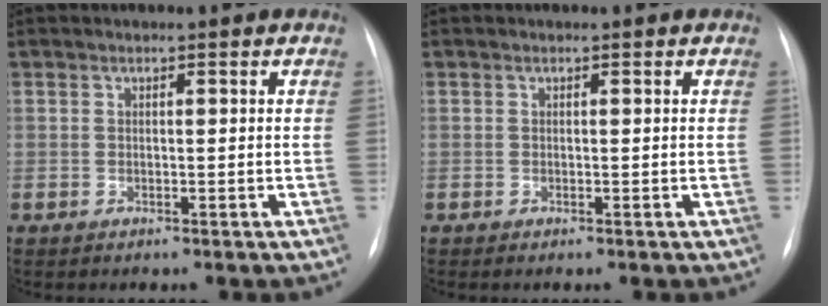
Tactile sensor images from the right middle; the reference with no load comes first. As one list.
[{"total": 0.0}]